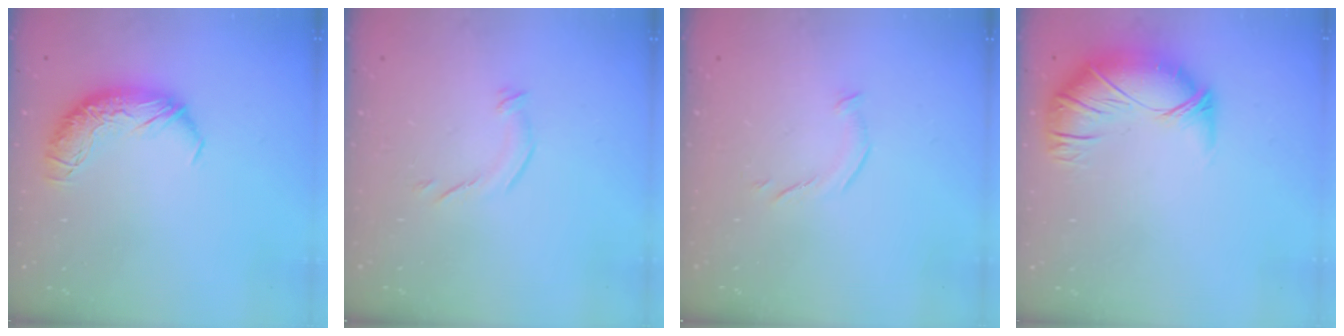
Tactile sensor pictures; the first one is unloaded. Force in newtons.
{"total": 5.5, "press": 5.4, "slide": 0.9}
{"total": 5.5, "press": 5.4, "slide": 0.9}
{"total": 2.7, "press": 1.1, "slide": 2.5}